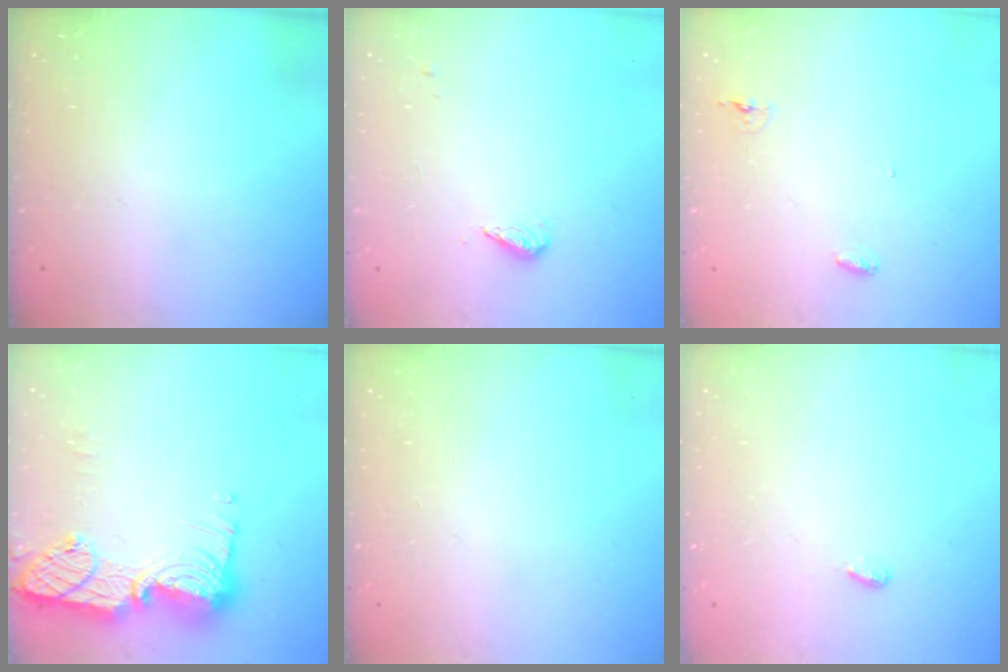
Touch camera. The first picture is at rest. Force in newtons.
{"total": 3.6, "press": 3.5, "slide": 1.1}
{"total": 7.4, "press": 4.4, "slide": 6.0}
{"total": 16.5, "press": 16.4, "slide": 1.2}
{"total": 0.0}
{"total": 3.6, "press": 3.6, "slide": 0.4}